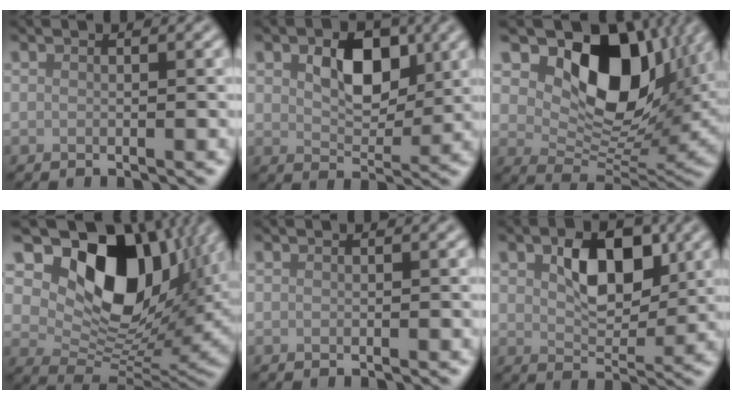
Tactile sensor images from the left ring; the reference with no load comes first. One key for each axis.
{"total": 5.5, "fx": 1.5, "fy": 3.4, "fz": 4.0, "tx": -0.068, "ty": -0.002, "tz": 0.021}
{"total": 12.6, "fx": 4.8, "fy": 7.7, "fz": 8.7, "tx": -0.139, "ty": -0.013, "tz": 0.090}
{"total": 14.2, "fx": 5.0, "fy": 8.9, "fz": 9.9, "tx": -0.156, "ty": -0.004, "tz": 0.096}
{"total": 0.0}
{"total": 5.9, "fx": 1.7, "fy": 3.4, "fz": 4.5, "tx": -0.071, "ty": 0.001, "tz": 0.027}